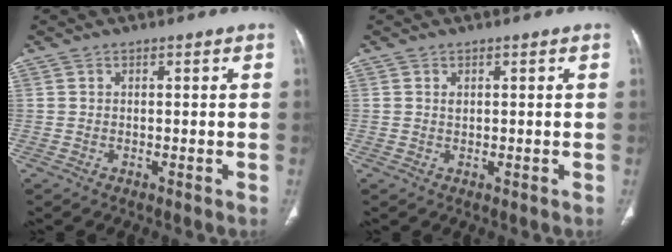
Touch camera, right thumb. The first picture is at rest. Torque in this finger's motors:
{"motor_torque": [0.37, -0.20, 0.16, 0.17, -0.01]}